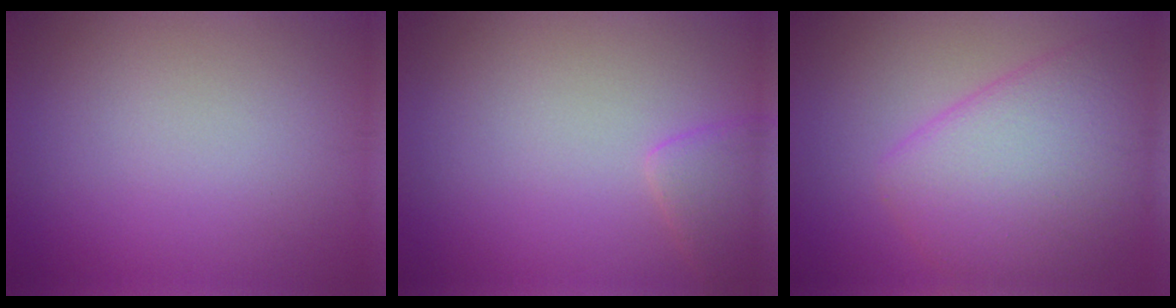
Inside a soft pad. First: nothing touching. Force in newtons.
{"total": 1.9, "press": 1.9, "slide": 0.1}
{"total": 7.4, "press": 7.4, "slide": 0.4}